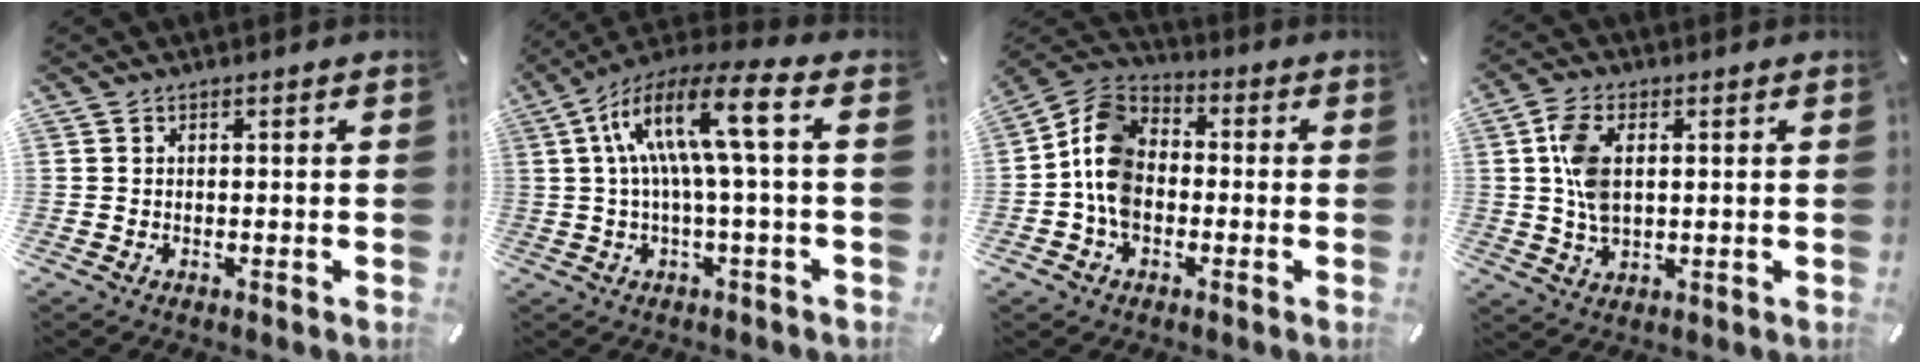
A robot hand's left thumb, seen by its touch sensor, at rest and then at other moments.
{"total": 14.2, "force": [2.6, 2.5, 13.8], "torque": [-0.275, -0.002, 0.032]}
{"total": 9.8, "force": [-2.3, 7.6, 5.7], "torque": [-0.136, 0.021, -0.047]}
{"total": 7.6, "force": [1.5, 4.5, 6.0], "torque": [-0.151, 0.001, 0.020]}